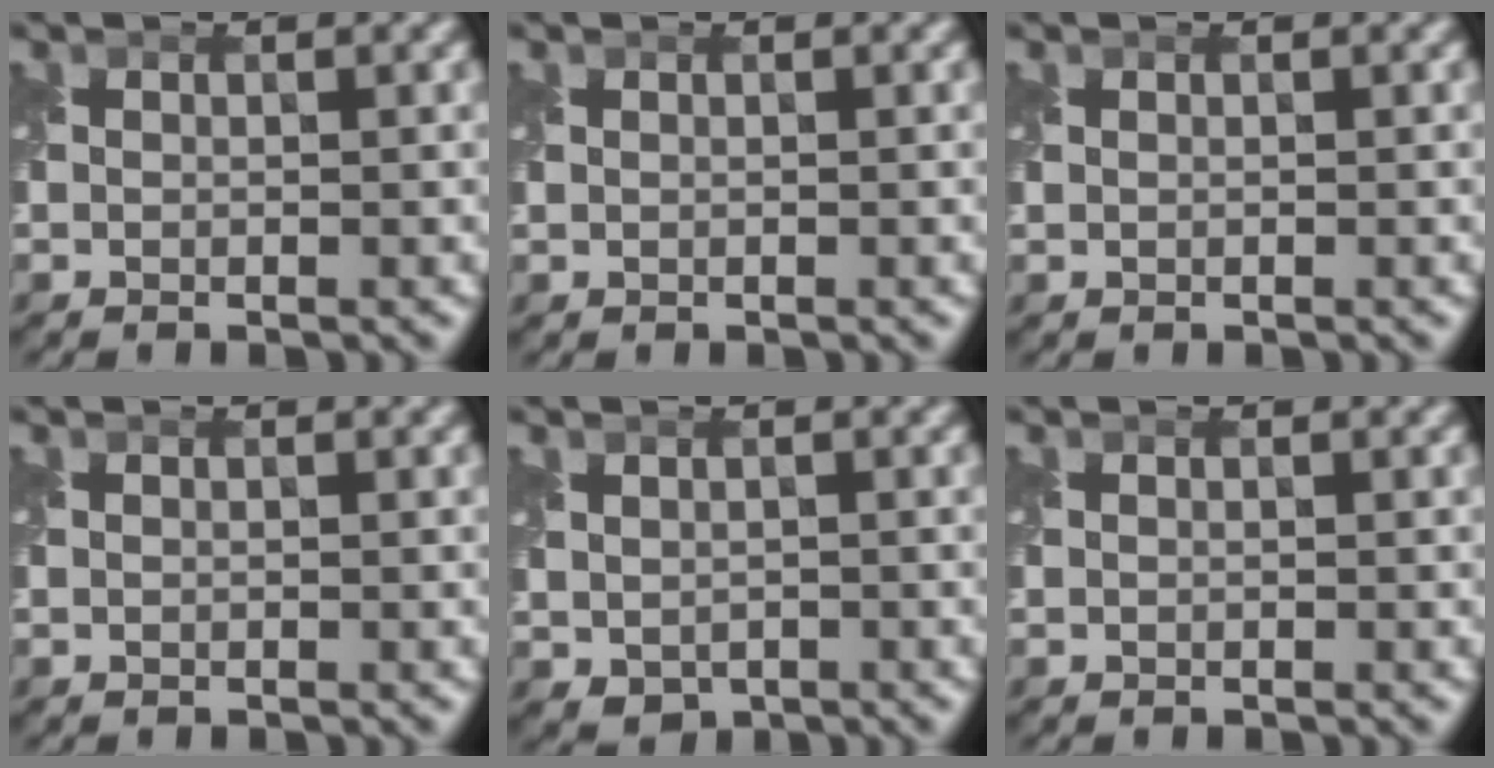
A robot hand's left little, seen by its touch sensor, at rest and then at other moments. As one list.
[{"total": 0.0}, {"total": 0.0}, {"total": 0.0}, {"total": 1.7, "force": [0.0, 1.4, 1.0], "torque": [-0.024, -0.009, 0.006]}, {"total": 0.0}]